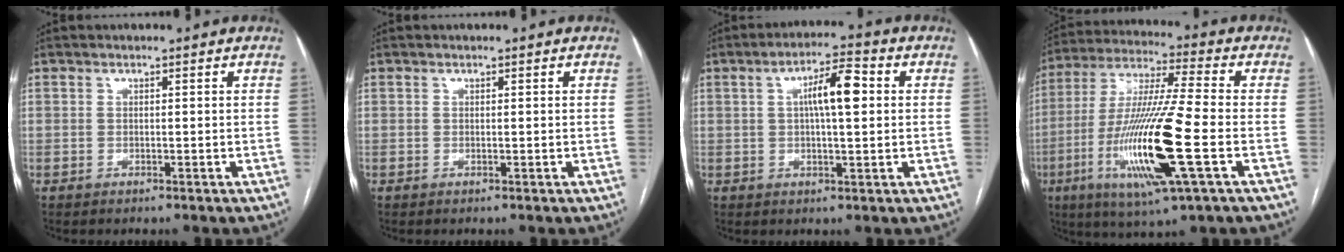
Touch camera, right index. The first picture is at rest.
{"total": 0.0}
{"total": 7.5, "force": [1.3, 1.4, 7.2], "torque": [-0.125, 0.020, 0.018]}
{"total": 18.9, "force": [-5.3, 0.8, 18.1], "torque": [-0.379, -0.023, -0.100]}